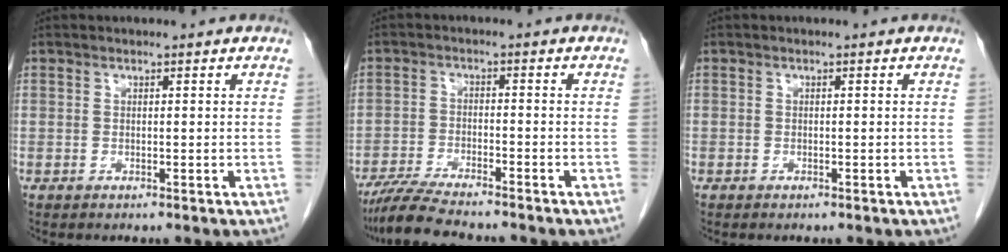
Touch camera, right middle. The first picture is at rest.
{"total": 7.7, "force": [-6.9, 0.0, 3.5], "torque": [-0.064, -0.022, -0.121]}
{"total": 0.0}